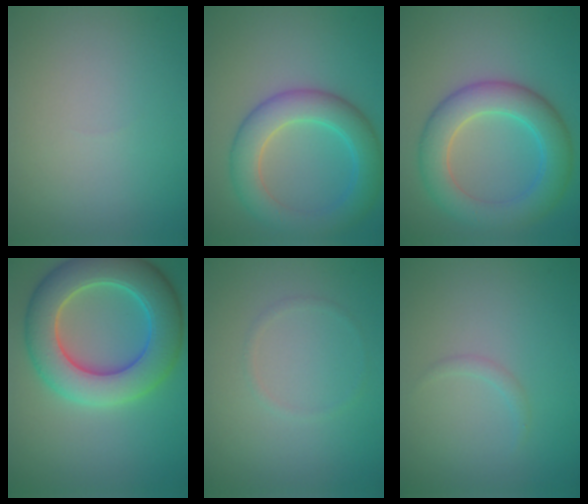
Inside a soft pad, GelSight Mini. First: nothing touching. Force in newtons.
{"total": 5.9, "press": 5.9, "slide": 0.2}
{"total": 6.5, "press": 6.5, "slide": 0.4}
{"total": 9.4, "press": 9.4, "slide": 0.3}
{"total": 0.6, "press": 0.6, "slide": 0.1}
{"total": 0.7, "press": 0.7, "slide": 0.0}